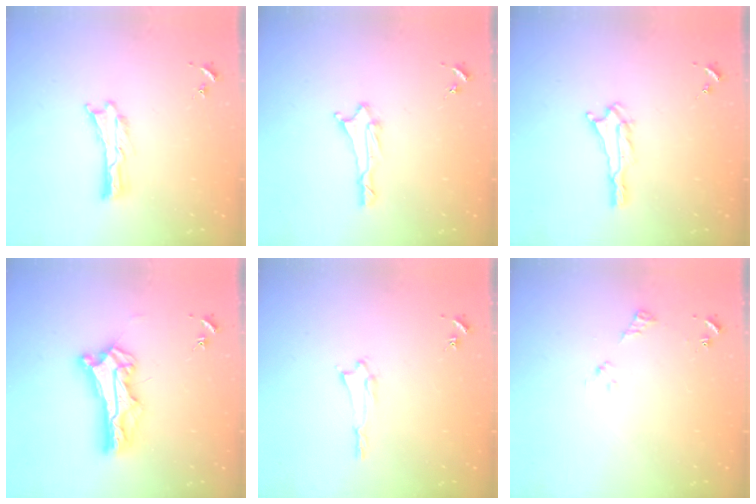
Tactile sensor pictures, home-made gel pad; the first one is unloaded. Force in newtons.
{"total": 1.7, "press": 1.6, "slide": 0.5}
{"total": 1.0, "press": 1.0, "slide": 0.1}
{"total": 9.7, "press": 9.7, "slide": 0.8}
{"total": 1.2, "press": 1.2, "slide": 0.1}
{"total": 2.5, "press": 2.5, "slide": 0.3}